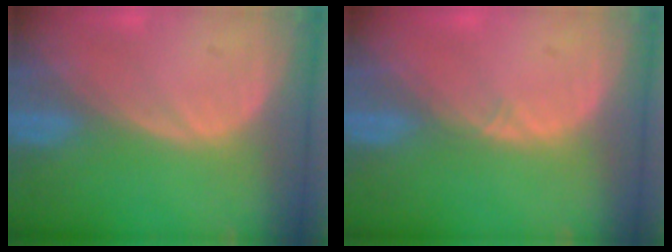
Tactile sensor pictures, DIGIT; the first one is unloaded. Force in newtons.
{"total": 0.6, "press": 0.5, "slide": 0.4}